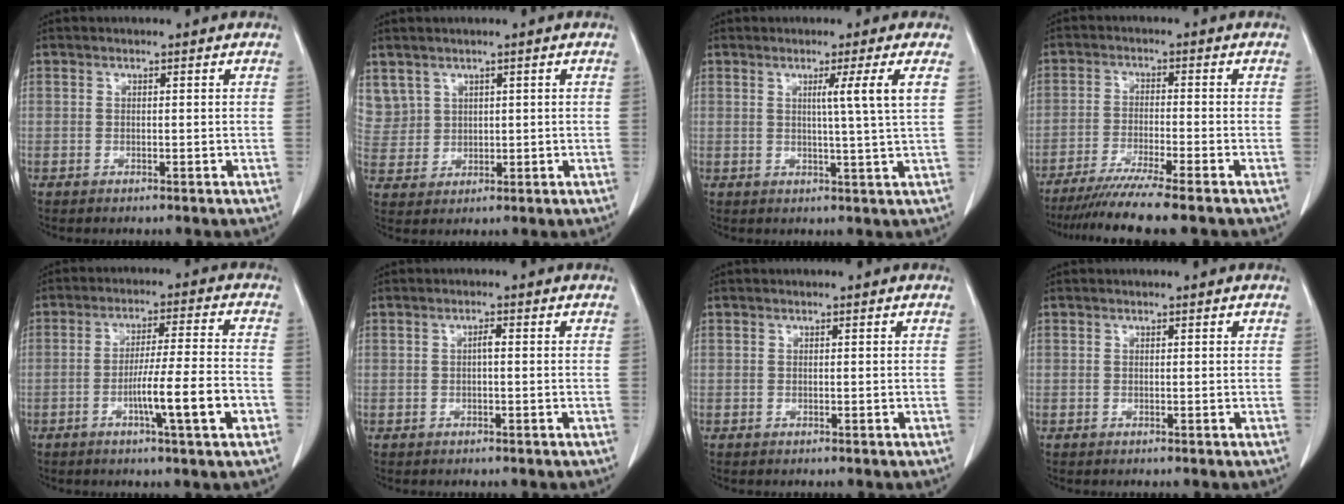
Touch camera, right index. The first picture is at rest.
{"total": 5.9, "force": [3.4, 4.8, 0.3], "torque": [-0.008, 0.014, 0.082]}
{"total": 4.9, "force": [1.5, -1.7, 4.3], "torque": [-0.073, -0.011, 0.027]}
{"total": 9.6, "force": [-7.9, -1.3, 5.3], "torque": [-0.074, -0.031, -0.126]}
{"total": 9.9, "force": [-3.5, -0.4, 9.2], "torque": [-0.148, -0.003, -0.055]}
{"total": 1.0, "force": [0.0, 0.2, 1.0], "torque": [-0.018, 0.002, 0.000]}
{"total": 0.0}
{"total": 0.0}